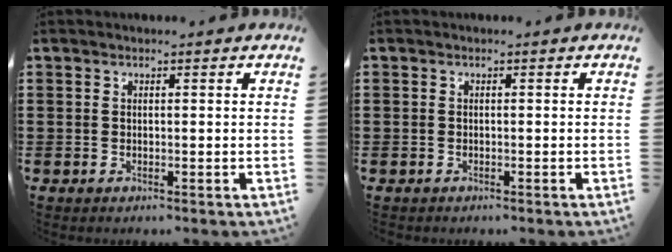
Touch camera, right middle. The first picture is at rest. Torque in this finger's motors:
{"motor_torque": [0.32, 0.02, -0.78, -0.21]}